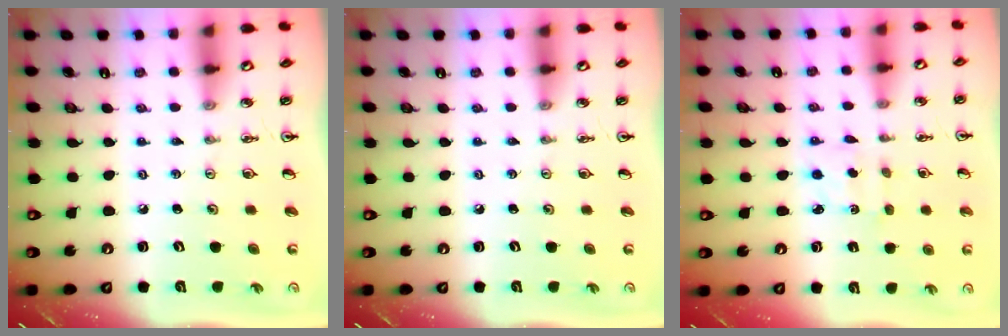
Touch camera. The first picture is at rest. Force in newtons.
{"total": 0.0}
{"total": 1.7, "press": 1.5, "slide": 0.8}